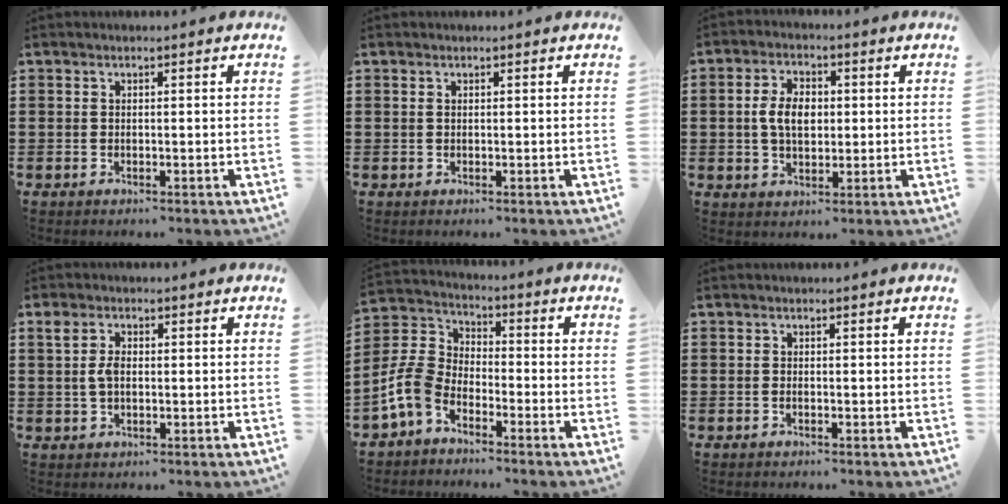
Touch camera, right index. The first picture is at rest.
{"total": 0.0}
{"total": 5.6, "force": [0.2, 3.5, 4.4], "torque": [-0.090, 0.007, -0.002]}
{"total": 3.3, "force": [0.4, 1.9, 2.6], "torque": [-0.064, 0.010, 0.003]}
{"total": 6.8, "force": [-4.0, 4.1, 3.7], "torque": [-0.119, -0.004, -0.090]}
{"total": 0.0}